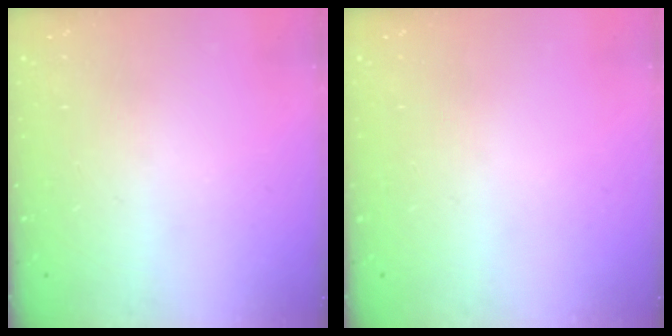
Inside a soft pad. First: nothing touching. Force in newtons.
{"total": 0.0}